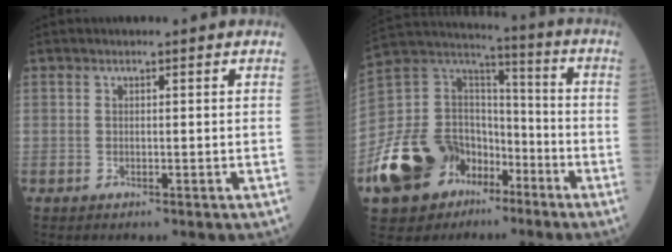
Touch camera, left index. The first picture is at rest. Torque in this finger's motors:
{"motor_torque": [1.50, 0.48, 0.67, 0.18]}